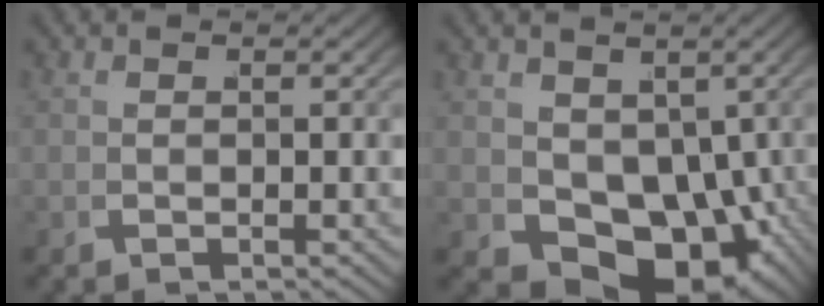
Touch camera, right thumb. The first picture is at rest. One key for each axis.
{"total": 10.5, "fx": -2.7, "fy": 6.8, "fz": 7.5, "tx": -0.129, "ty": -0.056, "tz": -0.007}